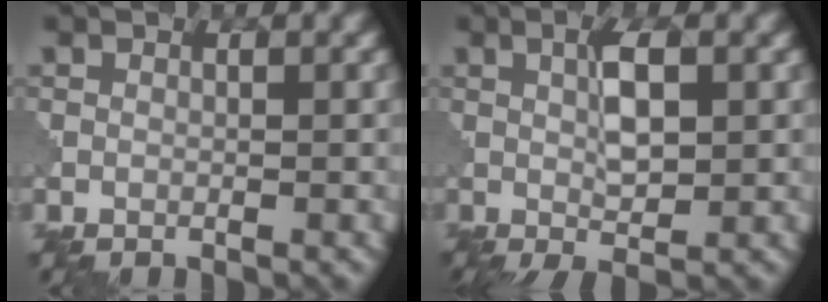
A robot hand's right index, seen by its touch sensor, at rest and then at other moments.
{"total": 3.8, "force": [0.3, 1.0, 3.6], "torque": [-0.067, 0.003, 0.007]}